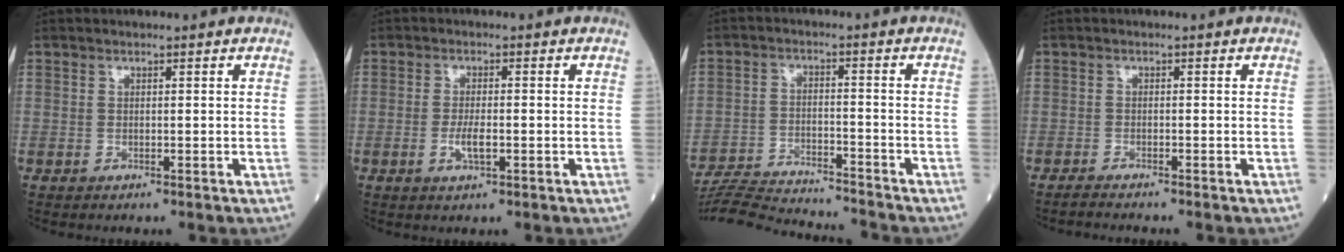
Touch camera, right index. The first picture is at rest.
{"total": 3.1, "force": [-0.9, 0.8, 2.8], "torque": [-0.057, 0.000, -0.012]}
{"total": 14.7, "force": [-14.3, 0.5, 3.6], "torque": [-0.066, -0.003, -0.223]}
{"total": 2.2, "force": [-2.0, -0.3, 0.9], "torque": [-0.017, -0.002, -0.030]}